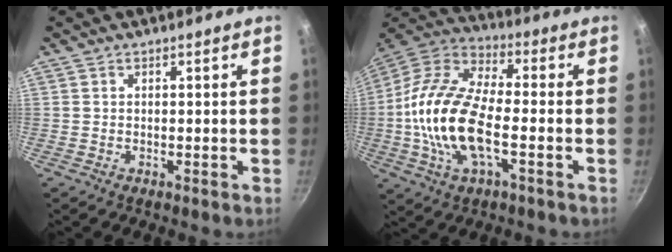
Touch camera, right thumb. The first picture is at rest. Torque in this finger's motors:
{"motor_torque": [-0.33, 1.36, 2.05, -0.72, 0.62]}